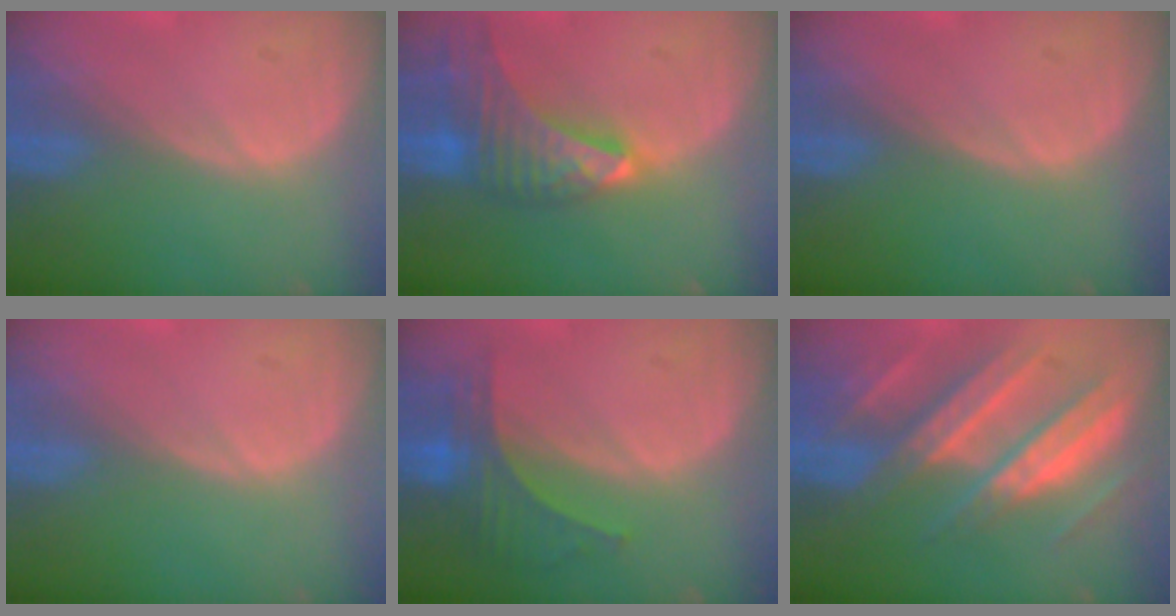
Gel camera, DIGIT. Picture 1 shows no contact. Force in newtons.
{"total": 9.8, "press": 8.7, "slide": 4.5}
{"total": 0.0}
{"total": 0.0}
{"total": 5.8, "press": 5.7, "slide": 0.5}
{"total": 11.0, "press": 11.0, "slide": 1.1}